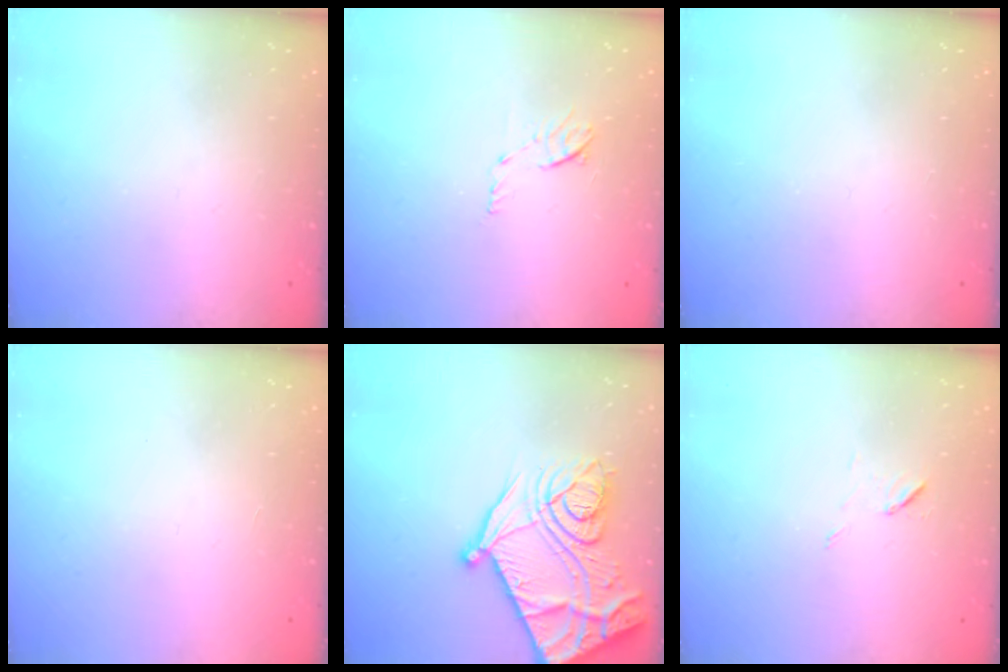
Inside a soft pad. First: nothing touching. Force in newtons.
{"total": 5.7, "press": 5.6, "slide": 0.8}
{"total": 0.0}
{"total": 1.5, "press": 1.5, "slide": 0.1}
{"total": 27.1, "press": 27.1, "slide": 0.8}
{"total": 6.6, "press": 6.3, "slide": 2.0}